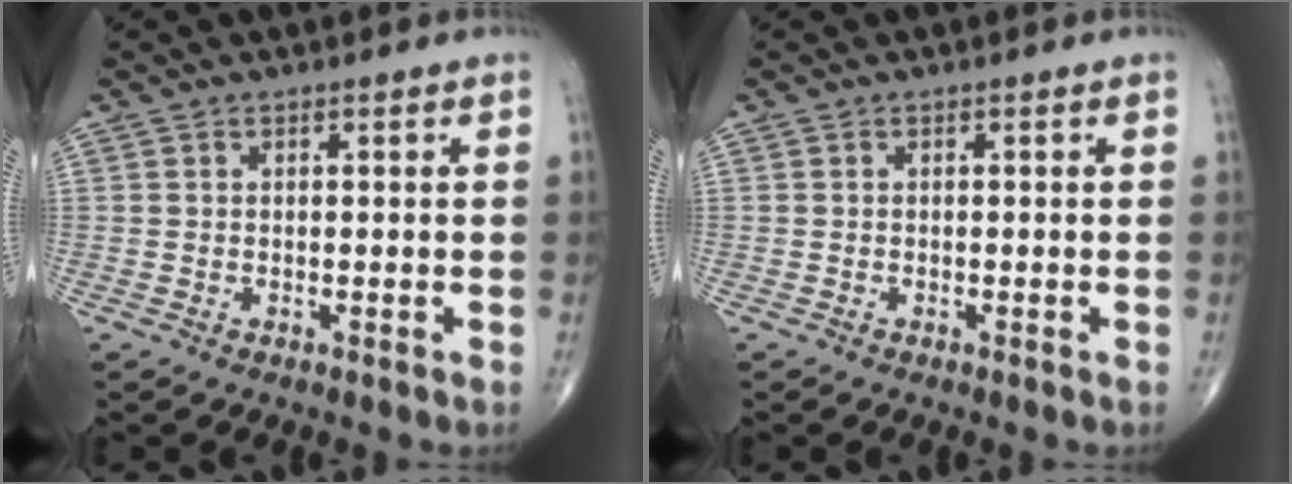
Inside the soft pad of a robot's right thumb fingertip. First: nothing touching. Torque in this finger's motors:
{"motor_torque": [-0.03, 0.16, -0.14, -0.11, -0.01]}